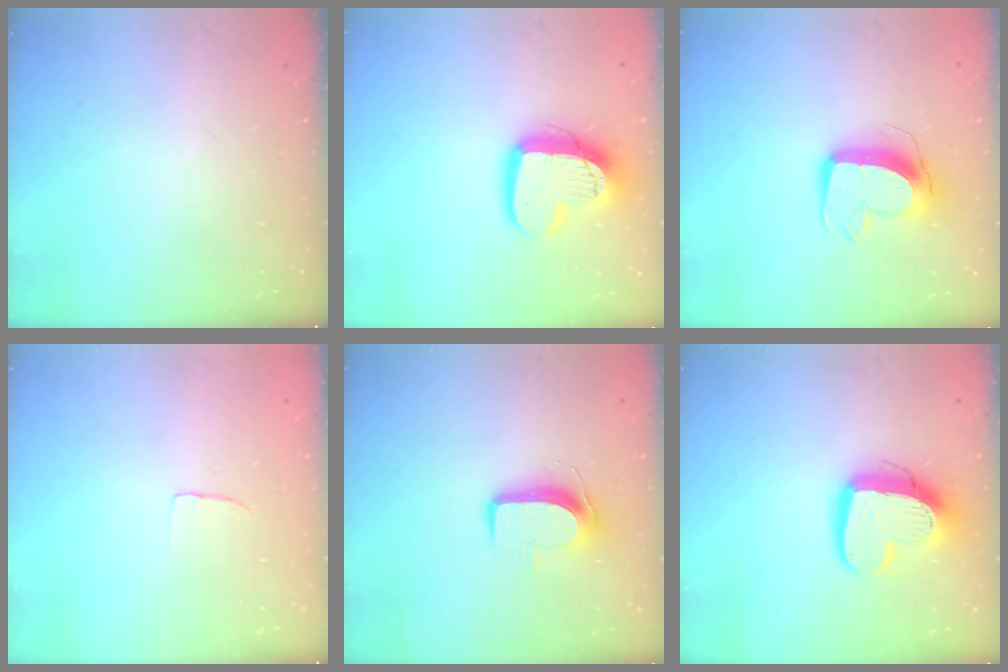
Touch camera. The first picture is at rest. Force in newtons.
{"total": 14.0, "press": 13.9, "slide": 1.3}
{"total": 11.7, "press": 11.6, "slide": 1.0}
{"total": 3.1, "press": 3.0, "slide": 0.3}
{"total": 8.7, "press": 8.6, "slide": 0.7}
{"total": 14.9, "press": 14.8, "slide": 1.5}